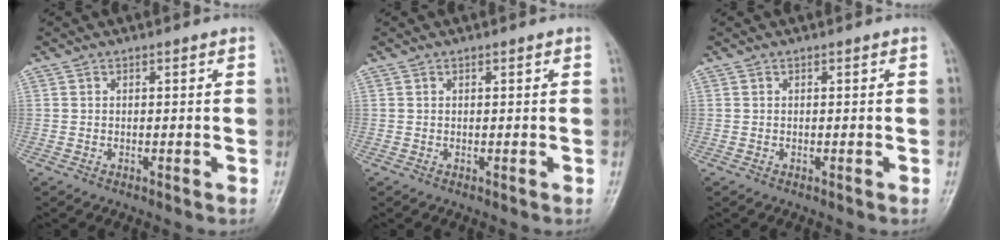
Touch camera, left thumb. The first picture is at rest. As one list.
[{"total": 0.0}, {"total": 0.0}]